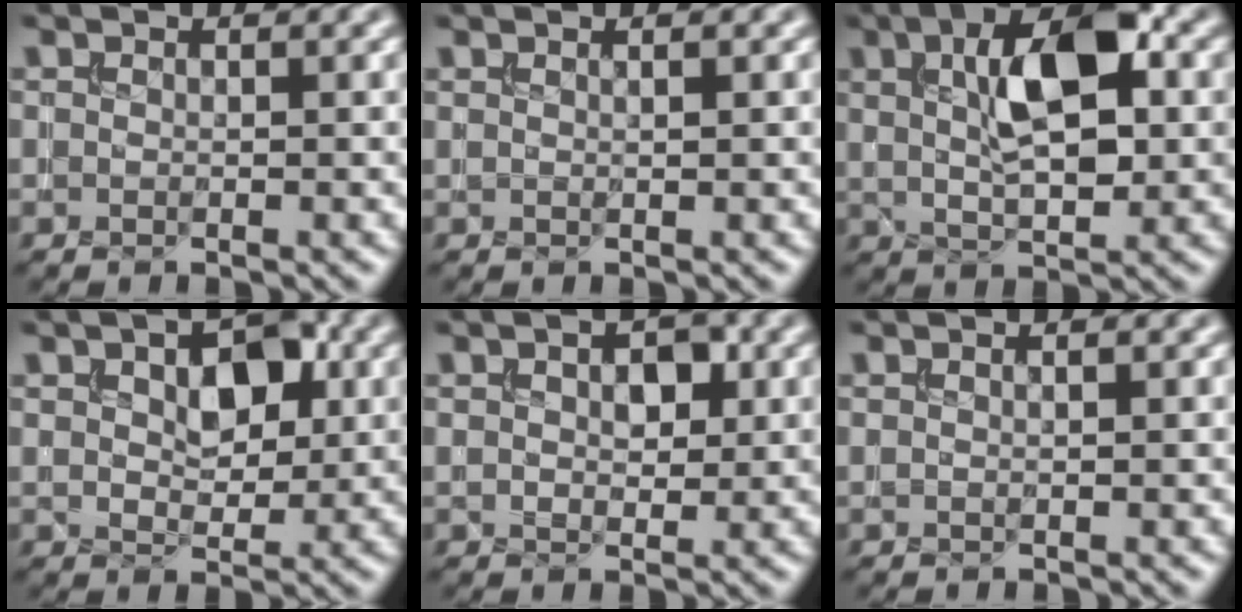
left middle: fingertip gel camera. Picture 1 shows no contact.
{"total": 0.8, "force": [0.5, 0.2, 0.6], "torque": [-0.006, 0.001, 0.003]}
{"total": 8.0, "force": [2.2, 3.3, 7.0], "torque": [-0.118, 0.010, 0.036]}
{"total": 5.4, "force": [1.6, 3.2, 4.1], "torque": [-0.067, 0.002, 0.023]}
{"total": 3.2, "force": [1.0, 1.8, 2.4], "torque": [-0.036, 0.003, 0.019]}
{"total": 0.6, "force": [0.3, 0.1, 0.5], "torque": [-0.011, 0.001, 0.004]}